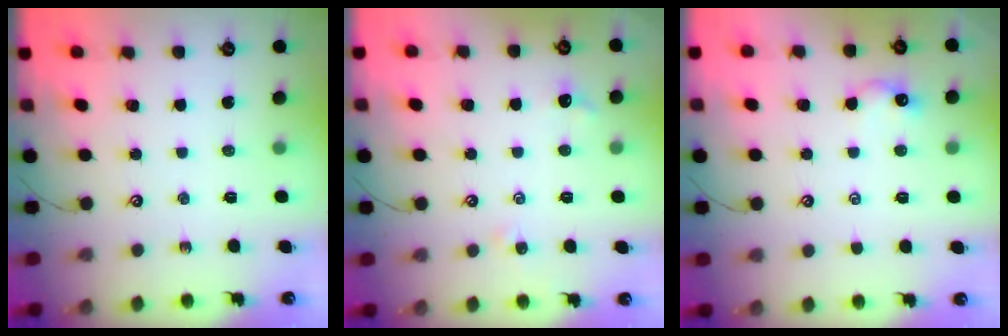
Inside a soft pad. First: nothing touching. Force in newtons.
{"total": 1.6, "press": 1.5, "slide": 0.6}
{"total": 1.6, "press": 1.5, "slide": 0.6}